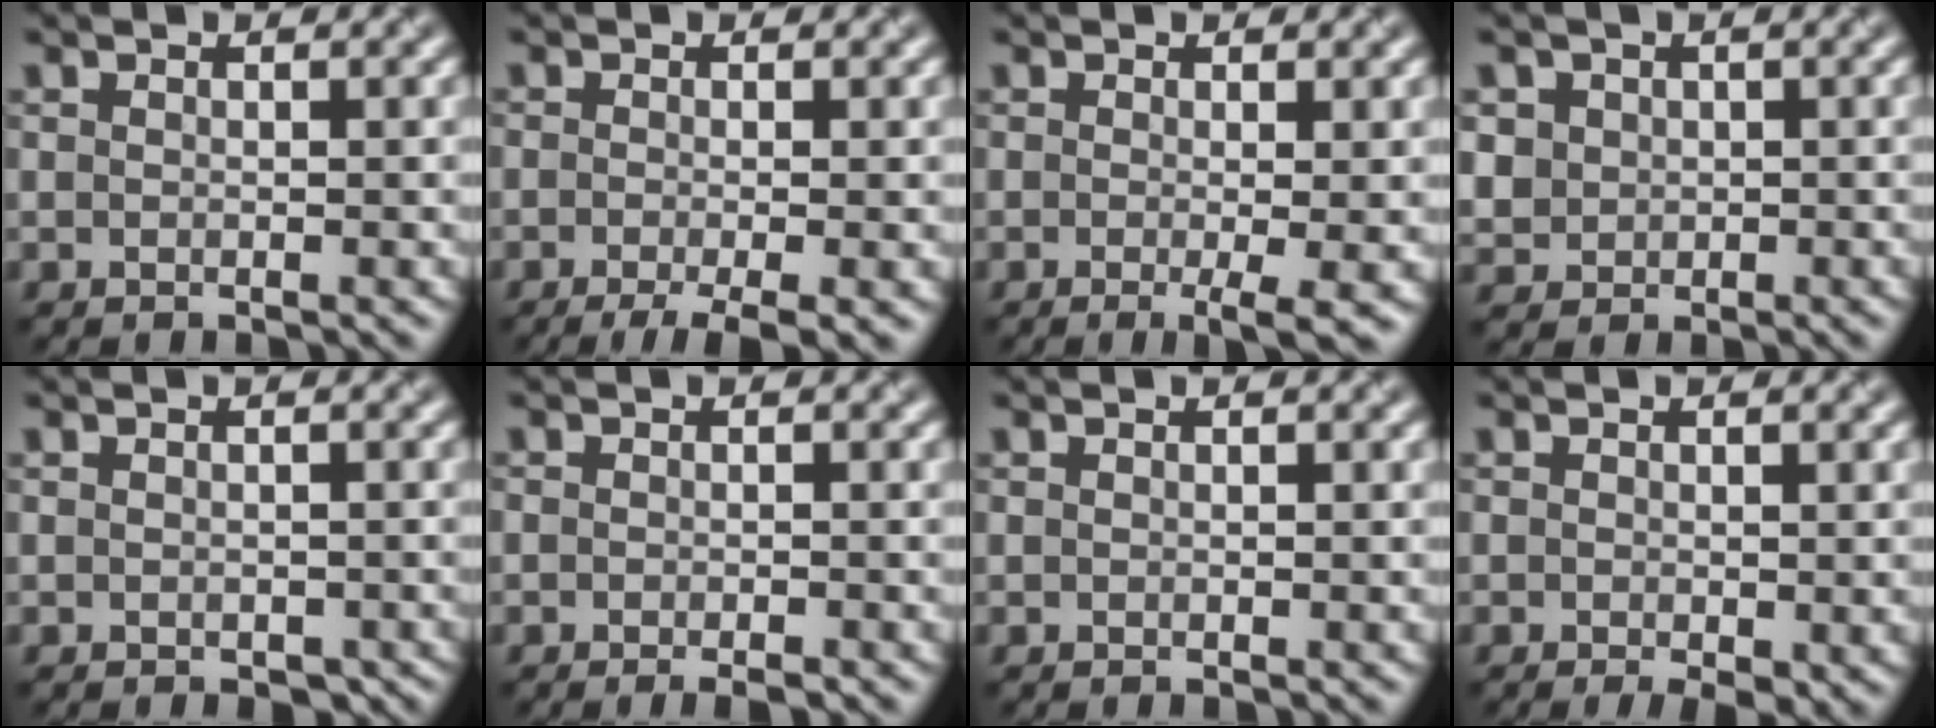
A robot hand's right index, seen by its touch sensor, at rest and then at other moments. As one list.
[{"total": 4.1, "force": [-2.3, 1.0, 3.2], "torque": [-0.055, -0.010, -0.040]}, {"total": 2.8, "force": [-0.6, 0.4, 2.7], "torque": [-0.043, -0.013, -0.007]}, {"total": 2.9, "force": [0.8, 2.7, 0.7], "torque": [-0.020, 0.008, 0.026]}, {"total": 1.0, "force": [-0.6, 0.7, 0.5], "torque": [-0.007, -0.010, -0.007]}, {"total": 1.5, "force": [-1.0, 0.5, 1.0], "torque": [-0.013, -0.004, -0.015]}, {"total": 0.0}, {"total": 1.6, "force": [-0.4, 0.7, 1.4], "torque": [-0.019, -0.008, -0.003]}]